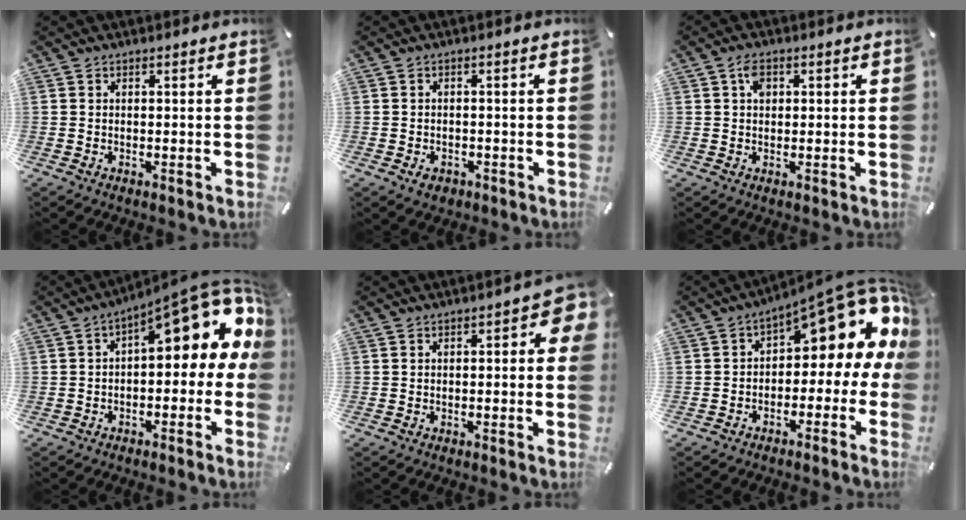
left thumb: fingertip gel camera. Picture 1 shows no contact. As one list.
[{"total": 2.3, "force": [-1.2, 1.7, 0.9], "torque": [-0.022, 0.004, -0.027]}, {"total": 3.0, "force": [0.8, 2.1, 1.9], "torque": [-0.025, 0.002, 0.008]}, {"total": 15.1, "force": [5.6, 6.6, 12.4], "torque": [-0.152, -0.051, 0.086]}, {"total": 4.5, "force": [-0.1, 2.1, 4.0], "torque": [-0.057, 0.007, -0.004]}, {"total": 13.5, "force": [7.4, 5.6, 9.8], "torque": [-0.121, -0.067, 0.116]}]